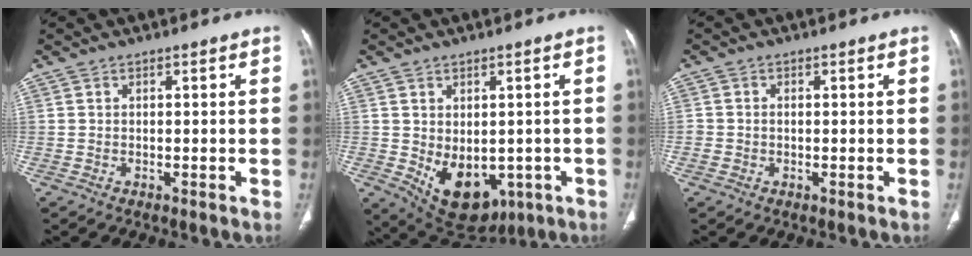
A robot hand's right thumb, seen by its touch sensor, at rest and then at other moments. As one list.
[{"total": 12.0, "force": [-3.4, 8.0, 8.3], "torque": [-0.099, -0.002, -0.026]}, {"total": 1.1, "force": [-0.2, 1.0, 0.3], "torque": [0.000, 0.004, -0.004]}]